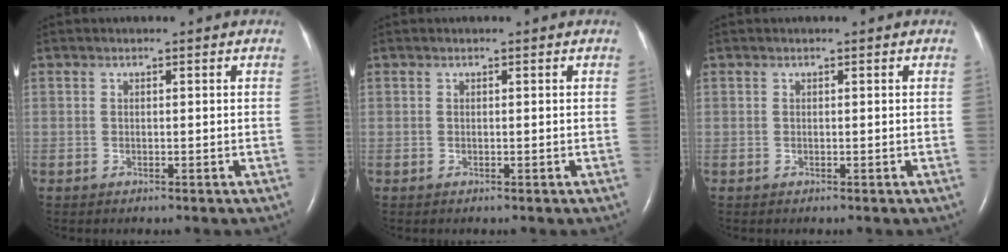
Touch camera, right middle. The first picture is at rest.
{"total": 0.0}
{"total": 0.0}